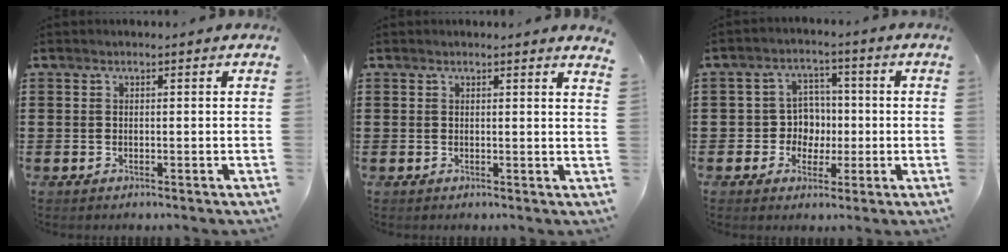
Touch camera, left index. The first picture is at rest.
{"total": 1.0, "force": [0.9, -0.2, 0.4], "torque": [-0.011, -0.002, 0.018]}
{"total": 5.5, "force": [-0.4, 5.2, 1.5], "torque": [-0.050, 0.017, -0.008]}